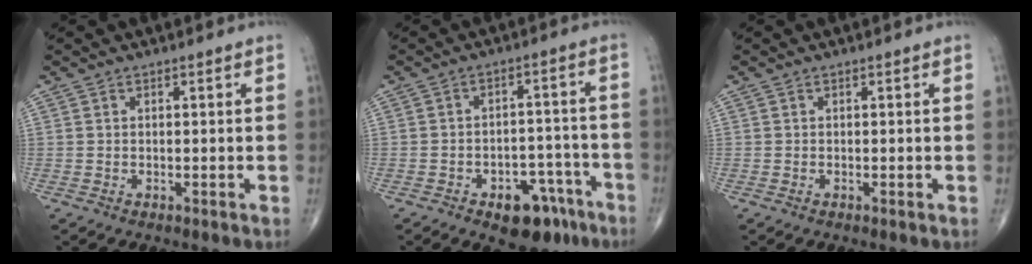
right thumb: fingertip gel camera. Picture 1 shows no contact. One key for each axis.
{"total": 10.4, "fx": -6.3, "fy": 5.9, "fz": 5.9, "tx": -0.046, "ty": 0.051, "tz": -0.080}
{"total": 0.0}